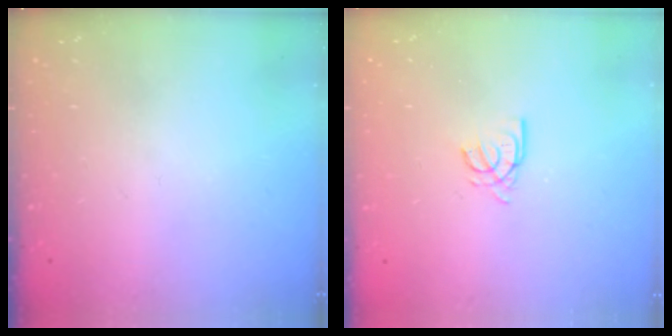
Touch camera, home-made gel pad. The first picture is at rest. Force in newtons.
{"total": 5.0, "press": 5.0, "slide": 0.4}